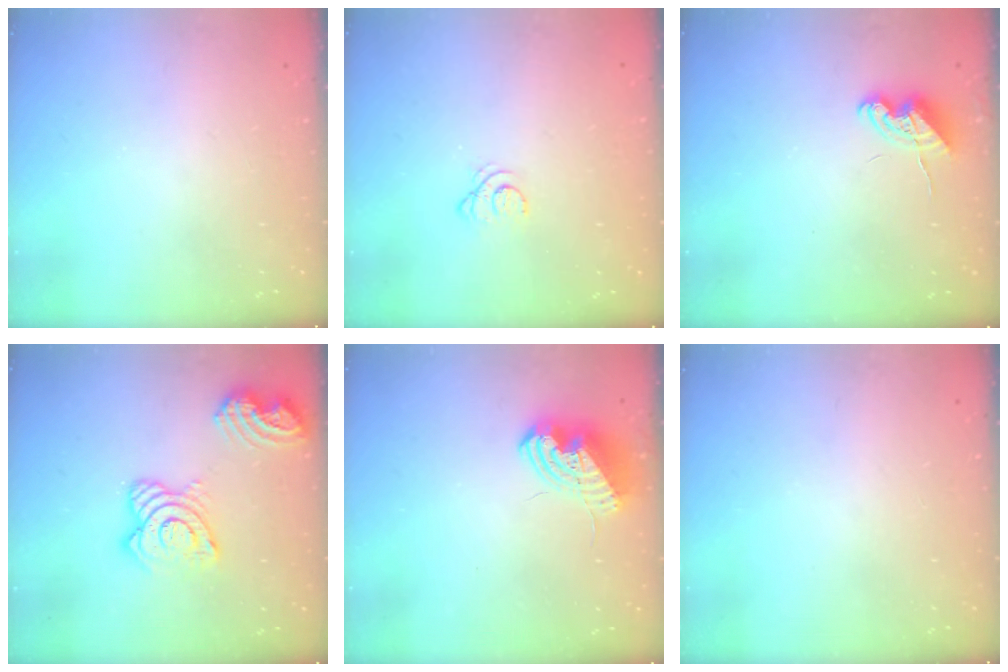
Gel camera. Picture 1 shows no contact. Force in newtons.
{"total": 2.2, "press": 2.2, "slide": 0.2}
{"total": 6.9, "press": 6.8, "slide": 1.0}
{"total": 17.1, "press": 17.0, "slide": 1.9}
{"total": 10.1, "press": 10.1, "slide": 1.3}
{"total": 0.0}